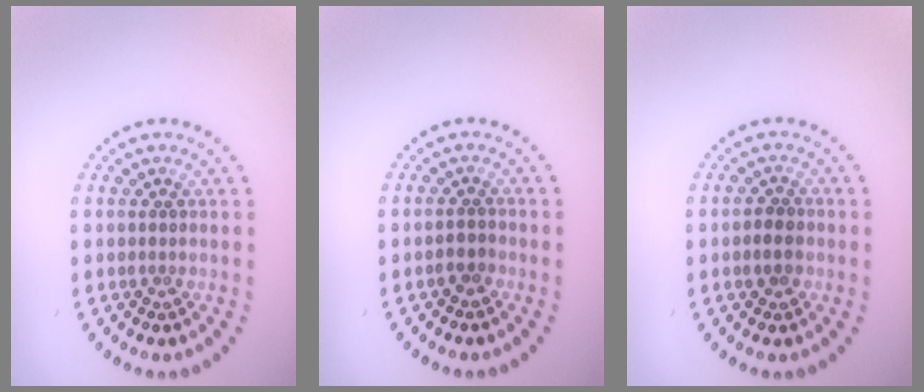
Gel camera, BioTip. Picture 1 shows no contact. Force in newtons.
{"total": 1.1, "press": 1.0, "slide": 0.5}
{"total": 2.0, "press": 2.0, "slide": 0.5}